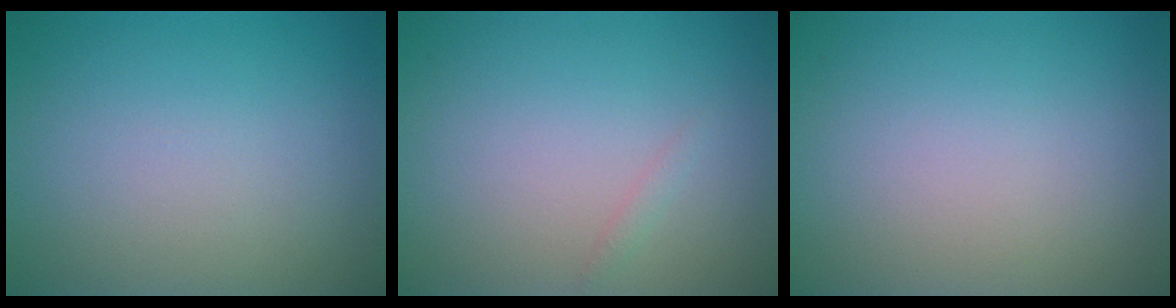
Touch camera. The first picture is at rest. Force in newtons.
{"total": 0.6, "press": 0.6, "slide": 0.1}
{"total": 0.0}